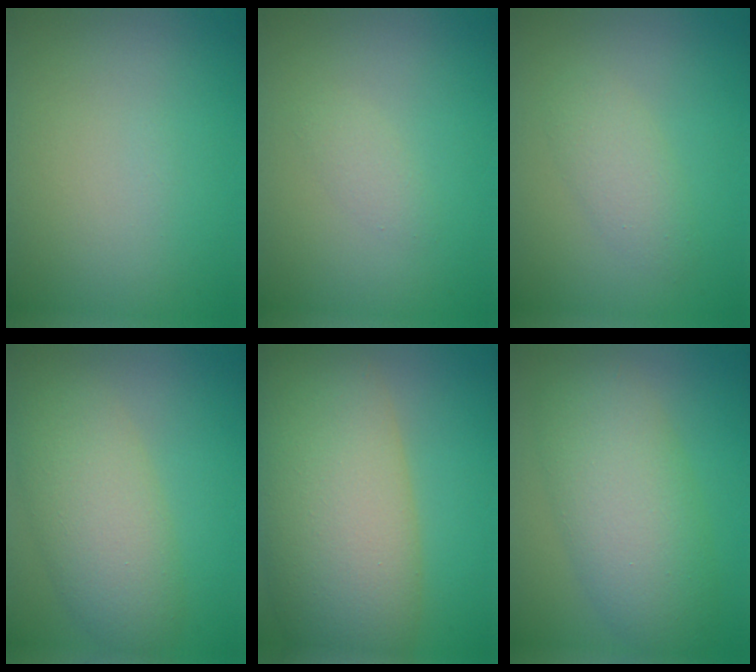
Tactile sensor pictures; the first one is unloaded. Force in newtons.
{"total": 1.1, "press": 1.1, "slide": 0.1}
{"total": 2.2, "press": 2.2, "slide": 0.1}
{"total": 6.0, "press": 6.0, "slide": 0.2}
{"total": 12.3, "press": 12.2, "slide": 0.6}
{"total": 7.6, "press": 7.6, "slide": 0.3}